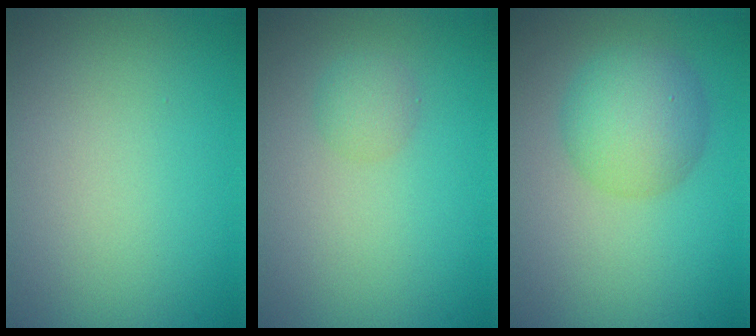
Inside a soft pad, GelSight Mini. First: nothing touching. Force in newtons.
{"total": 1.4, "press": 1.4, "slide": 0.0}
{"total": 4.7, "press": 4.7, "slide": 0.1}